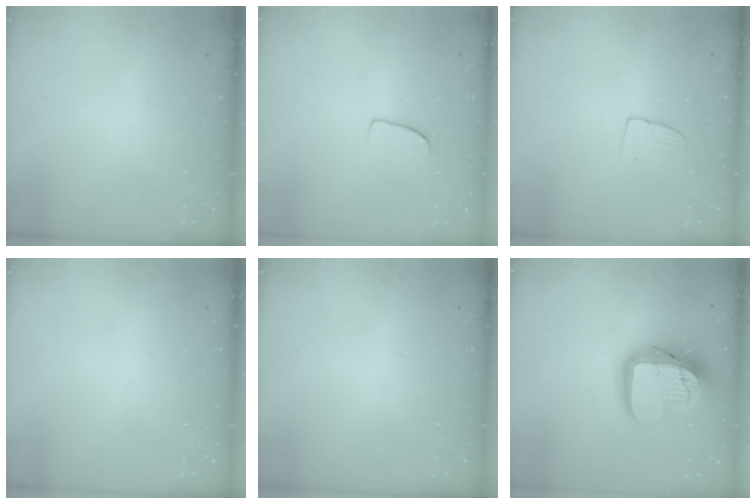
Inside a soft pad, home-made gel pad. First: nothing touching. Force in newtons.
{"total": 7.0, "press": 7.0, "slide": 0.4}
{"total": 4.9, "press": 4.9, "slide": 0.4}
{"total": 0.0}
{"total": 0.0}
{"total": 18.3, "press": 18.2, "slide": 1.4}